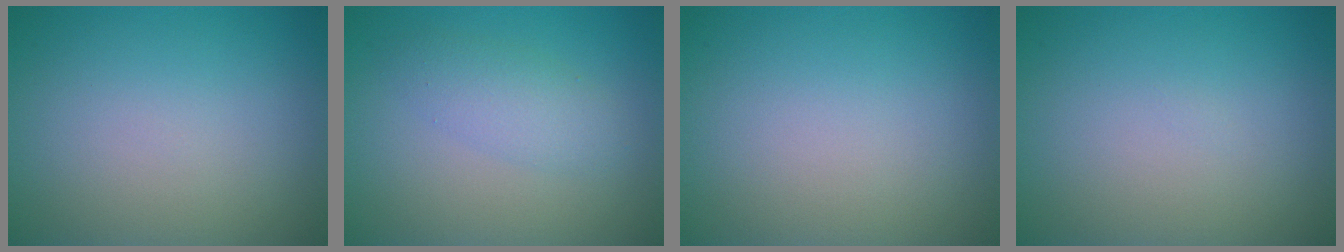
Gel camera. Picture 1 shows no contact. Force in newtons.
{"total": 2.5, "press": 2.5, "slide": 0.1}
{"total": 0.0}
{"total": 0.0}